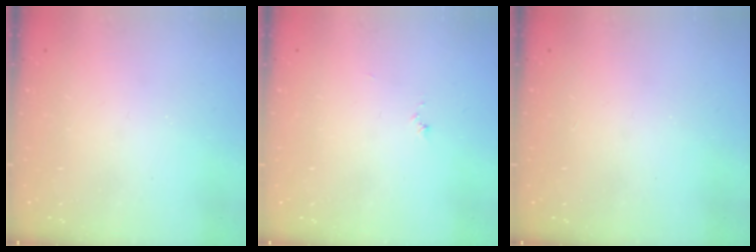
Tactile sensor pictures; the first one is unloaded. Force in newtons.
{"total": 3.8, "press": 3.8, "slide": 0.4}
{"total": 1.1, "press": 1.1, "slide": 0.1}